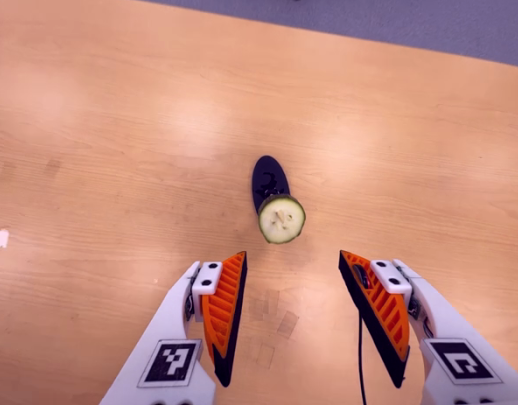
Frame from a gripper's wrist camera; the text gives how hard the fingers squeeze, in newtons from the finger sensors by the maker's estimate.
{"total": 0.0}